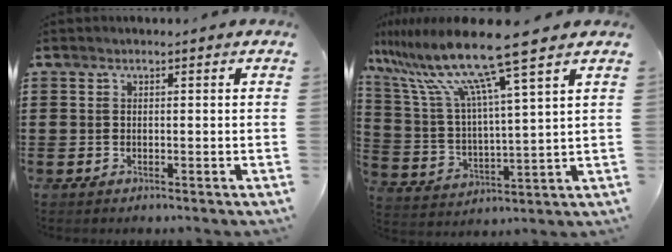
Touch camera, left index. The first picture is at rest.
{"total": 13.1, "force": [9.9, 0.1, 8.6], "torque": [-0.212, -0.056, 0.158]}